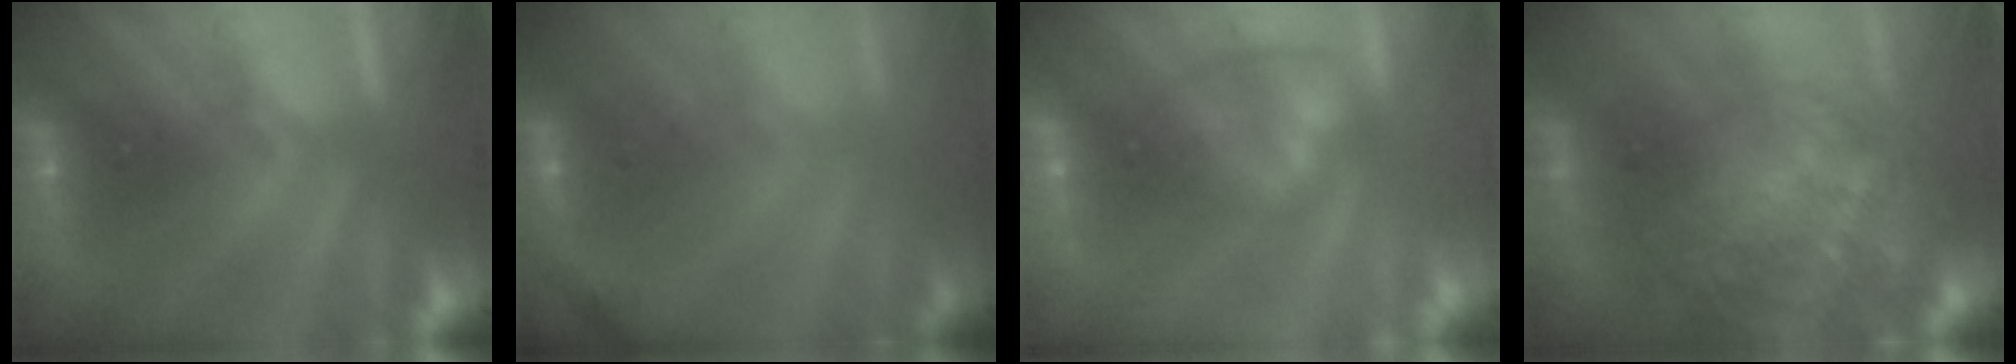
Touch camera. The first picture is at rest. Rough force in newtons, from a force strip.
{"total": 3.3}
{"total": 7.7}
{"total": 8.9}